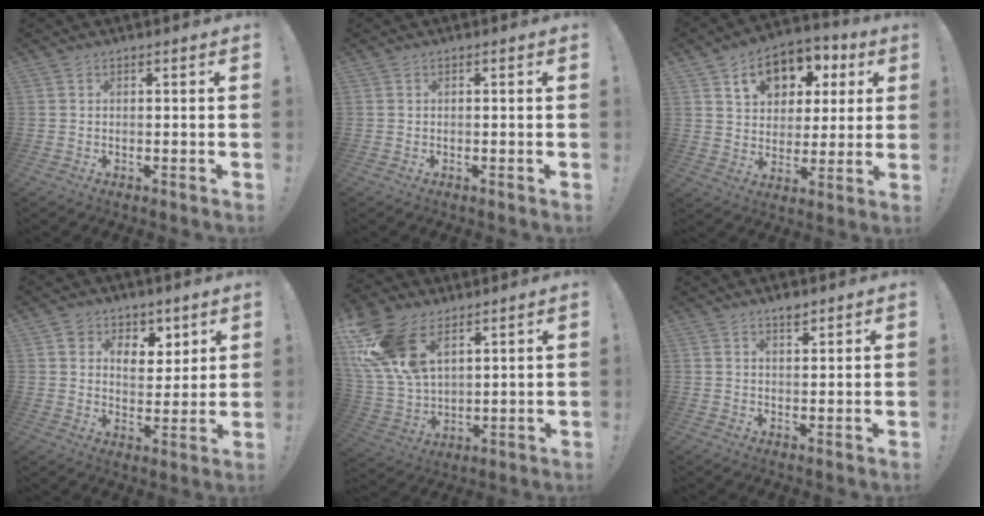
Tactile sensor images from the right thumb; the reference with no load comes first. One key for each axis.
{"total": 0.0}
{"total": 13.6, "fx": 6.1, "fy": 10.0, "fz": 6.8, "tx": -0.093, "ty": -0.026, "tz": 0.114}
{"total": 7.9, "fx": 4.8, "fy": 6.0, "fz": 1.7, "tx": -0.027, "ty": -0.034, "tz": 0.094}
{"total": 18.8, "fx": 9.3, "fy": 11.2, "fz": 11.8, "tx": -0.240, "ty": -0.045, "tz": 0.177}
{"total": 2.8, "fx": 2.2, "fy": 0.9, "fz": 1.4, "tx": -0.014, "ty": -0.015, "tz": 0.036}